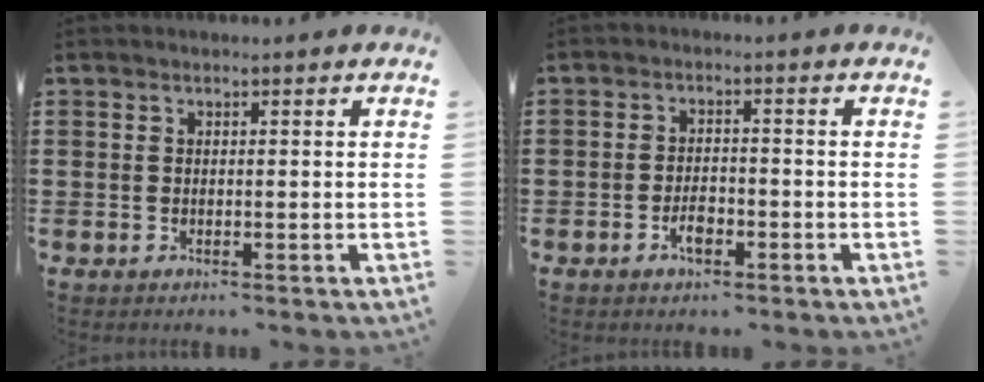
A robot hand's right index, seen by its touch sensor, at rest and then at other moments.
{"total": 3.1, "force": [-1.4, 1.4, 2.4], "torque": [-0.050, 0.002, -0.028]}